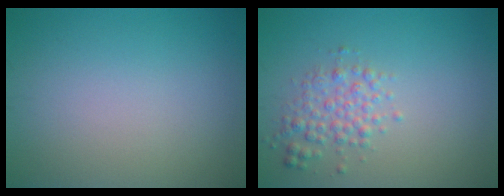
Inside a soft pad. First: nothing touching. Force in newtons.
{"total": 2.5, "press": 2.5, "slide": 0.0}